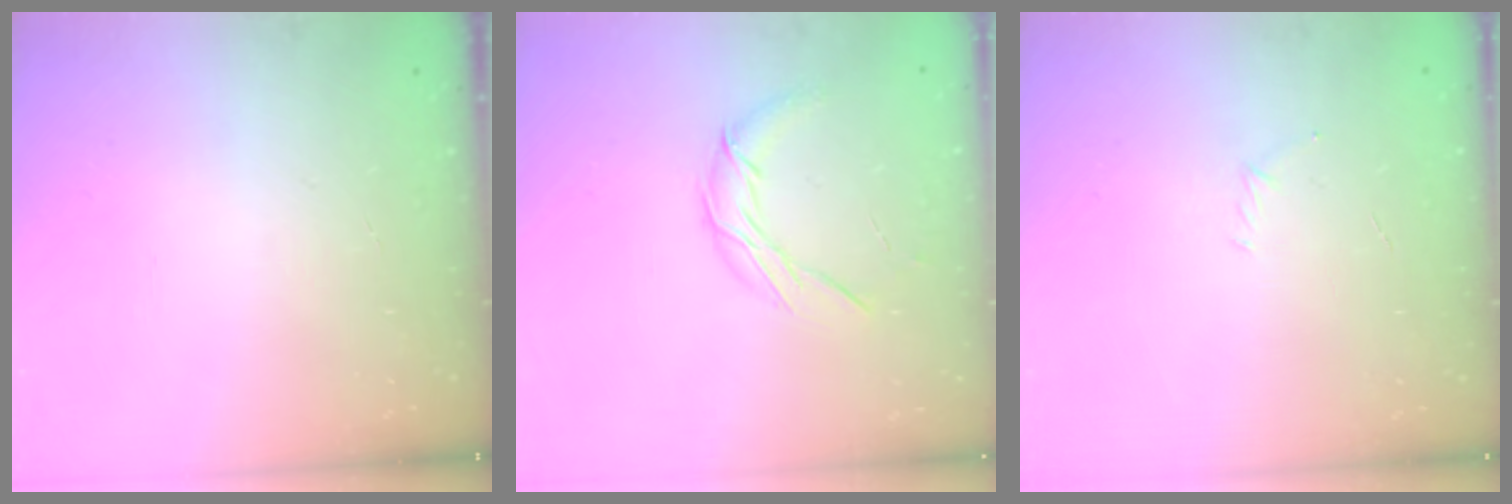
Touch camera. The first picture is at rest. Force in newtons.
{"total": 7.9, "press": 7.9, "slide": 0.2}
{"total": 2.9, "press": 2.8, "slide": 0.8}